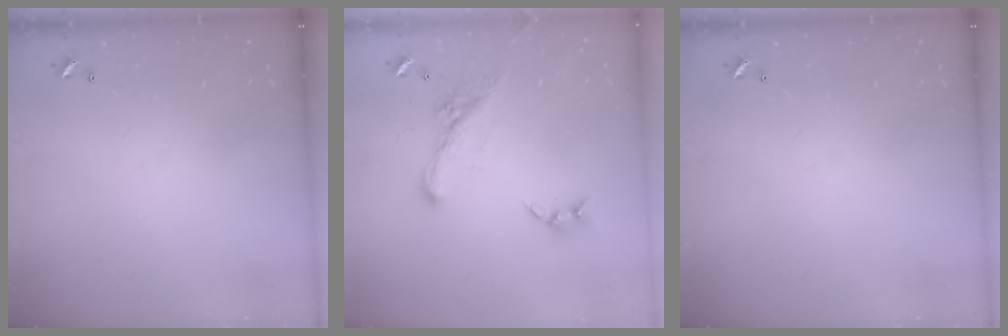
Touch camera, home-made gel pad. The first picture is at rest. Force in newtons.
{"total": 3.4, "press": 3.1, "slide": 1.4}
{"total": 0.0}